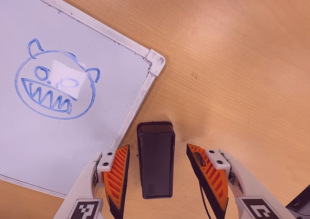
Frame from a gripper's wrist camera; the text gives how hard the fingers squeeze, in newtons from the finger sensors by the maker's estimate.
{"total": 0.0}